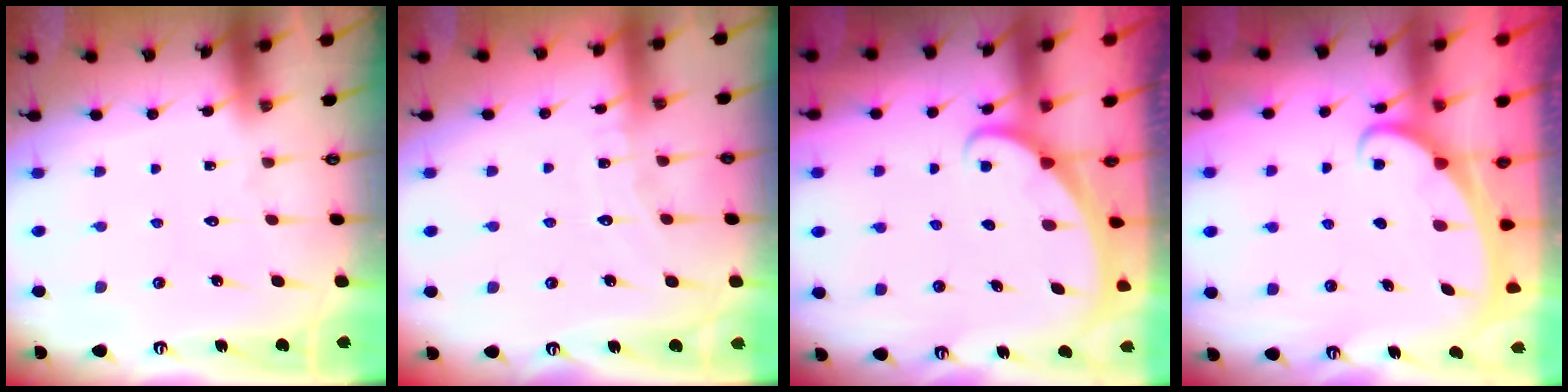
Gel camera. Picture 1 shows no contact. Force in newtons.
{"total": 5.2, "press": 5.2, "slide": 0.5}
{"total": 1.5, "press": 1.5, "slide": 0.1}
{"total": 2.4, "press": 2.4, "slide": 0.3}